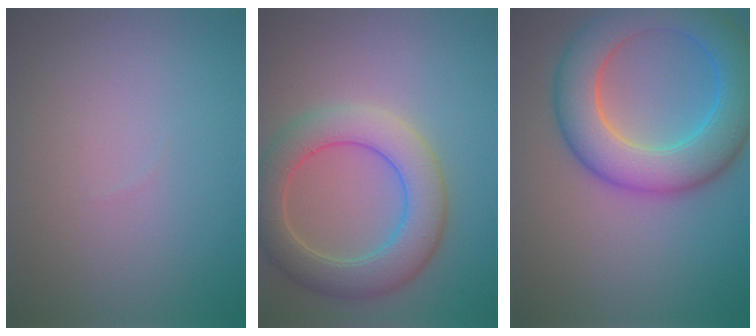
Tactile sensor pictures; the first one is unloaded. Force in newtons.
{"total": 6.6, "press": 6.6, "slide": 0.4}
{"total": 9.3, "press": 9.3, "slide": 0.0}